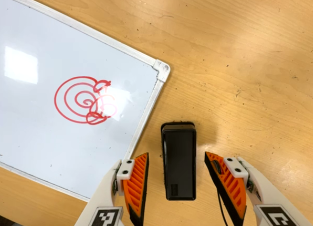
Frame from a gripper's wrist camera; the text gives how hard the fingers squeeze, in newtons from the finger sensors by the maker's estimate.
{"total": 0.0}